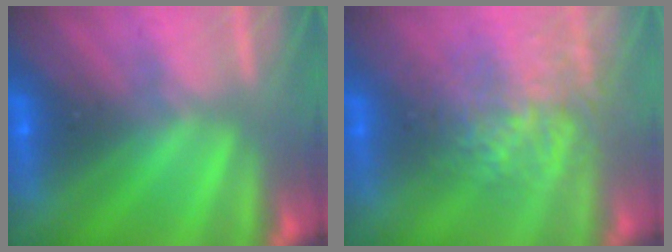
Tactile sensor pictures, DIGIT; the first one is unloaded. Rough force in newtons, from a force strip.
{"total": 3.9}